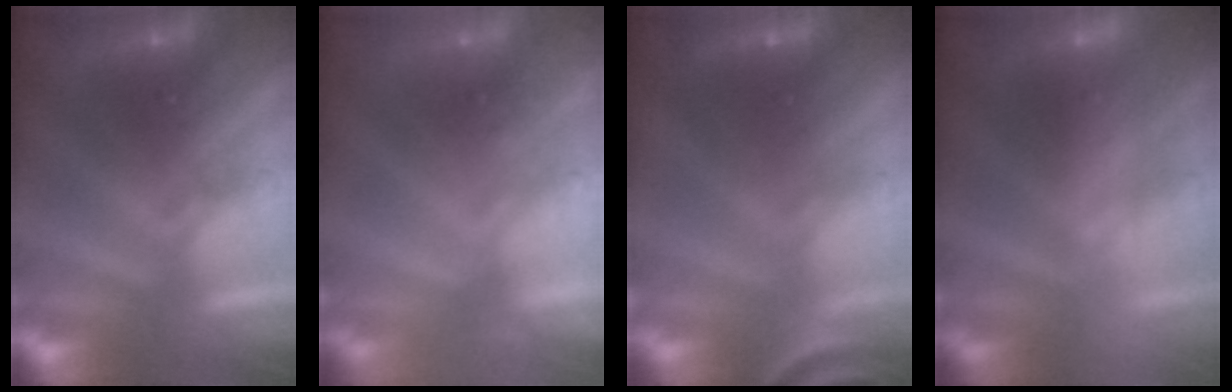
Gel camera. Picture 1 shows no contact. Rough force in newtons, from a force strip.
{"total": 2.4}
{"total": 5.8}
{"total": 2.4}